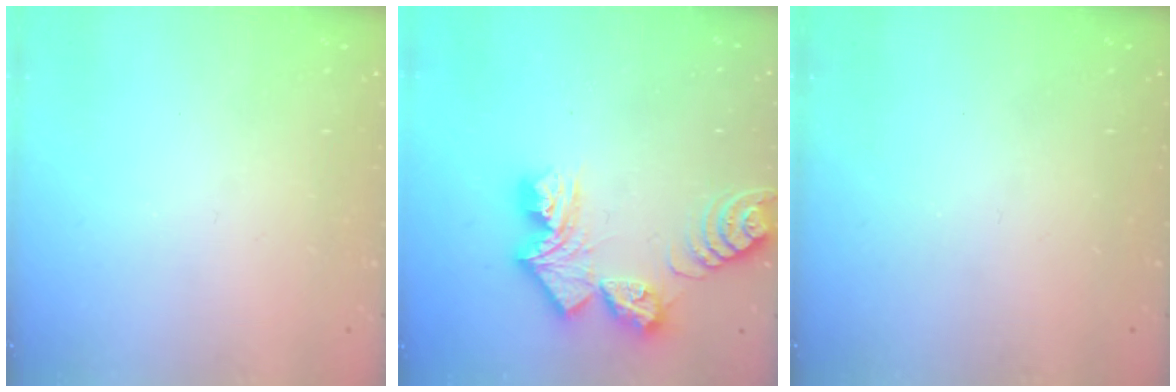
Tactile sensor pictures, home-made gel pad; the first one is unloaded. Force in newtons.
{"total": 14.4, "press": 14.3, "slide": 1.6}
{"total": 0.0}